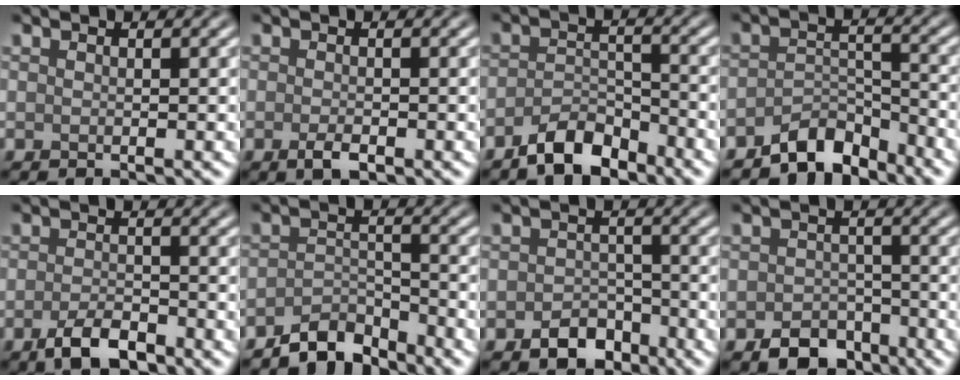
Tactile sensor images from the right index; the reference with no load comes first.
{"total": 1.5, "force": [-0.8, 0.6, 1.2], "torque": [-0.024, -0.003, -0.015]}
{"total": 3.9, "force": [-3.0, 1.5, 2.0], "torque": [-0.034, 0.003, -0.059]}
{"total": 4.0, "force": [-3.5, 1.5, 1.3], "torque": [-0.015, 0.006, -0.070]}
{"total": 3.6, "force": [-2.3, 1.4, 2.4], "torque": [-0.043, 0.001, -0.044]}
{"total": 3.7, "force": [-3.3, 1.3, 1.1], "torque": [-0.015, 0.006, -0.066]}
{"total": 3.1, "force": [-2.0, 2.1, 1.3], "torque": [-0.012, 0.001, -0.036]}
{"total": 4.1, "force": [-2.7, 2.6, 1.7], "torque": [-0.018, -0.005, -0.047]}